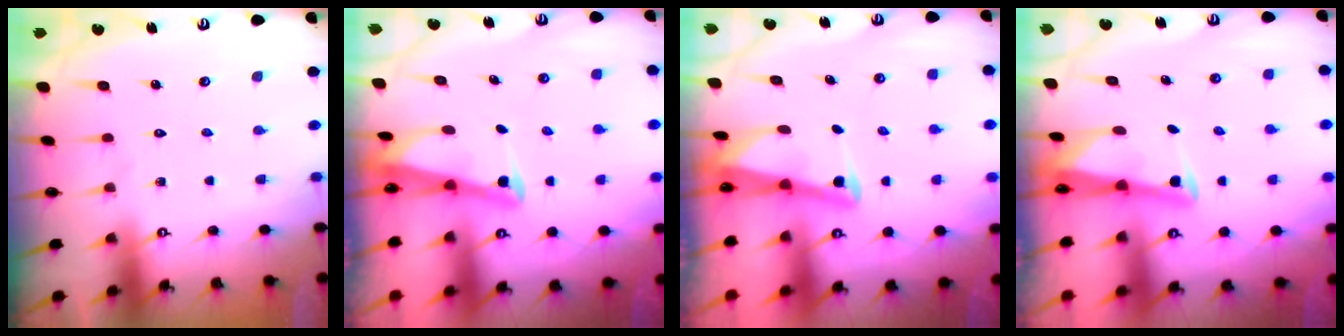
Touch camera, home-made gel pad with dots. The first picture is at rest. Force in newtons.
{"total": 2.8, "press": 2.8, "slide": 0.3}
{"total": 2.9, "press": 2.8, "slide": 0.4}
{"total": 2.7, "press": 2.7, "slide": 0.2}